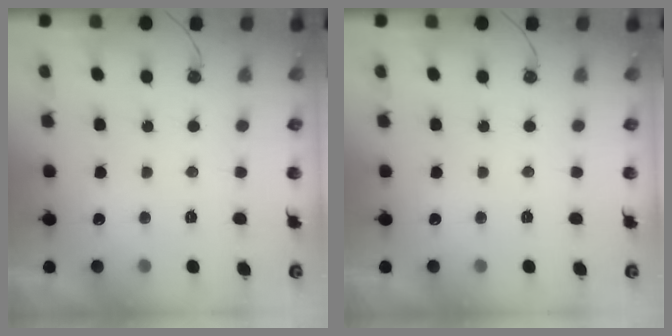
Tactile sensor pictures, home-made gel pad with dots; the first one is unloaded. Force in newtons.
{"total": 0.0}